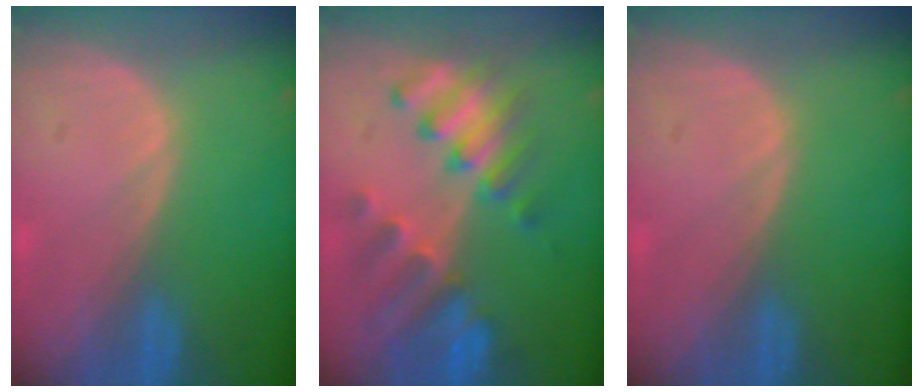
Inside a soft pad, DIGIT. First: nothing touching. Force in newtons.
{"total": 8.8, "press": 8.4, "slide": 2.8}
{"total": 0.0}